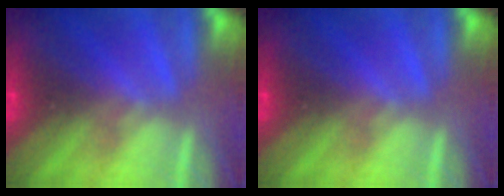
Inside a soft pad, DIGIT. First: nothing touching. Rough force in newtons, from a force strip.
{"total": 0.0}